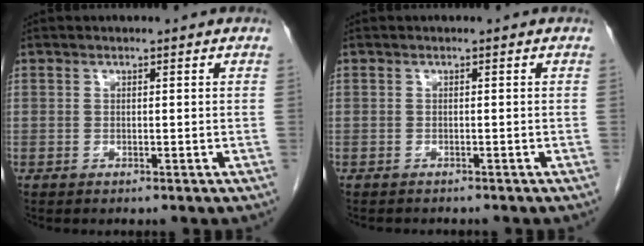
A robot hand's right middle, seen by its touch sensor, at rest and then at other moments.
{"total": 1.8, "force": [-1.7, 0.5, 0.5], "torque": [-0.014, -0.005, -0.019]}